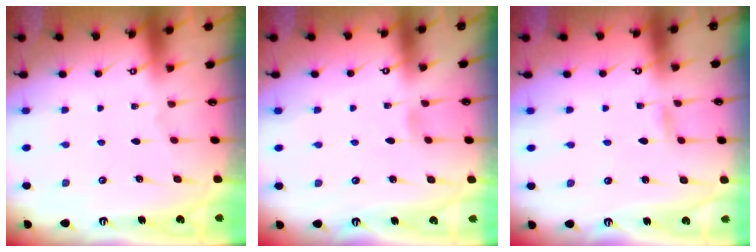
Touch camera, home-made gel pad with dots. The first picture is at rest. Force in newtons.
{"total": 2.7, "press": 2.7, "slide": 0.3}
{"total": 2.8, "press": 2.7, "slide": 0.3}